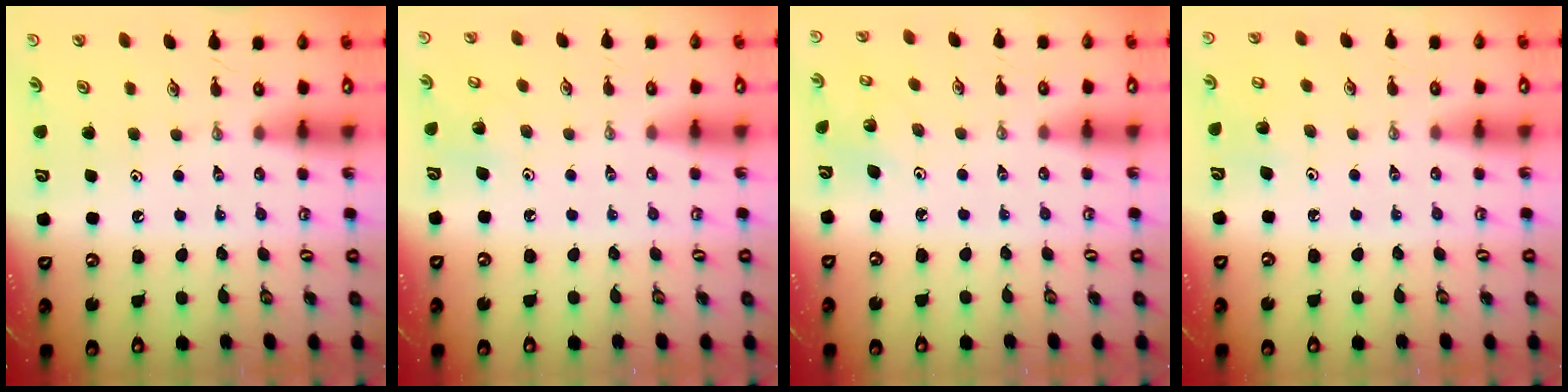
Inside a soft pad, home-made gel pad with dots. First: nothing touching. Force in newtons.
{"total": 4.3, "press": 4.3, "slide": 0.3}
{"total": 1.8, "press": 1.8, "slide": 0.1}
{"total": 5.2, "press": 5.1, "slide": 0.5}